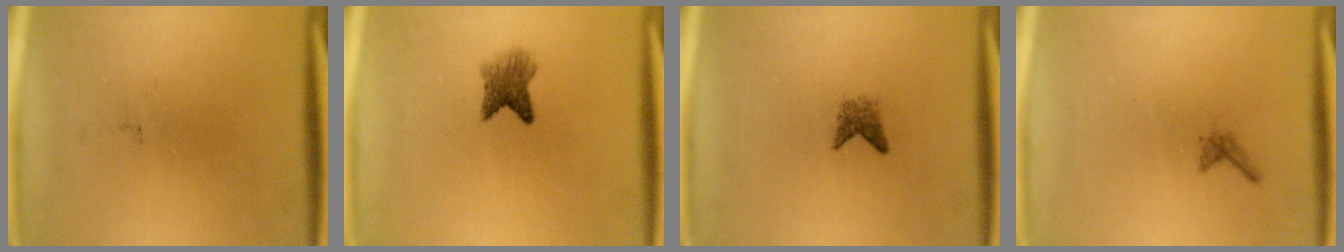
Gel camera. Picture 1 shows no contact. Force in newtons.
{"total": 3.5}
{"total": 1.6}
{"total": 0.6}